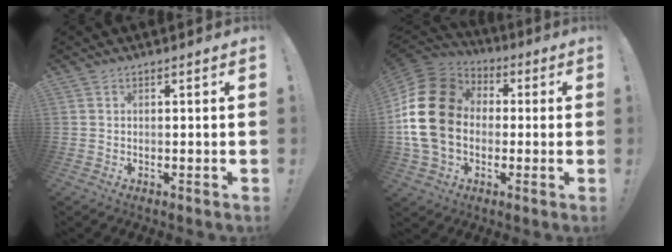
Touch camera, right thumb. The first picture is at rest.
{"total": 22.1, "force": [0.5, 16.8, 14.4], "torque": [-0.277, 0.016, 0.017]}